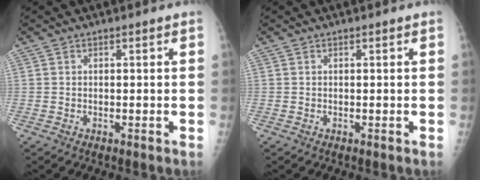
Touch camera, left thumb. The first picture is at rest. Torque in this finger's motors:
{"motor_torque": [0.15, -0.06, -0.02, -0.10, 0.01]}